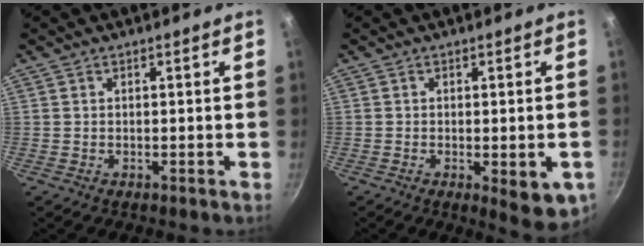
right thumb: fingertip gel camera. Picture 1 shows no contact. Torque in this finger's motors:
{"motor_torque": [-0.26, -0.03, -0.21, 0.05, 0.04]}